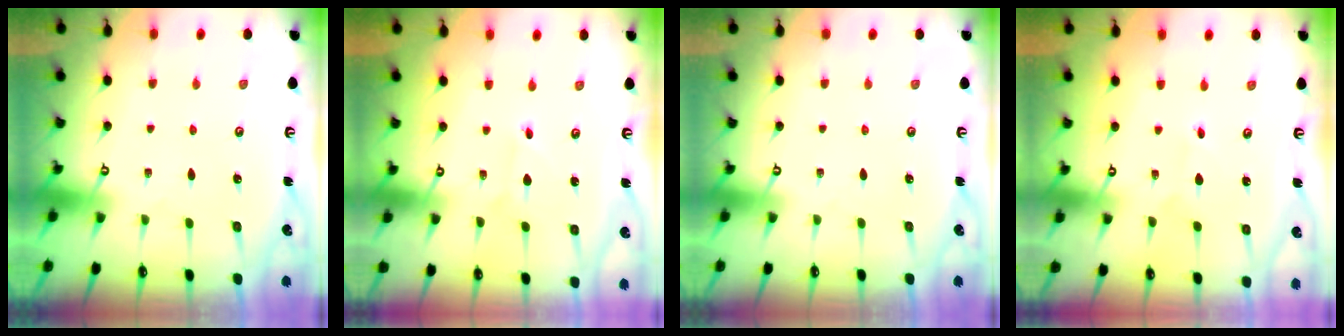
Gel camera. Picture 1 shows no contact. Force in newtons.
{"total": 1.8, "press": 1.8, "slide": 0.2}
{"total": 0.0}
{"total": 2.7, "press": 2.7, "slide": 0.3}